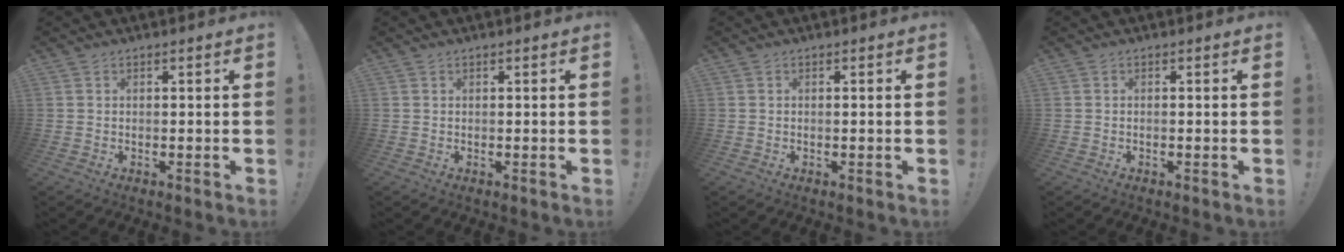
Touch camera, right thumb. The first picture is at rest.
{"total": 0.0}
{"total": 0.0}
{"total": 0.0}